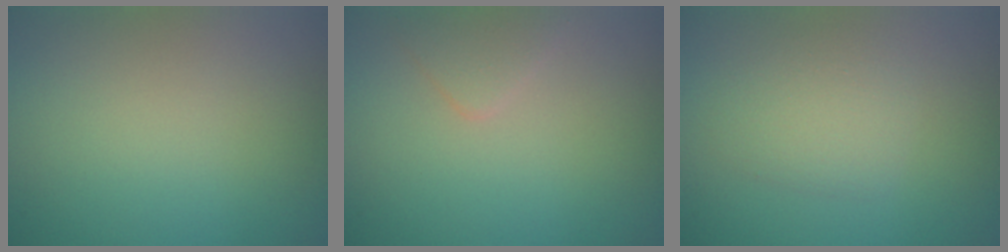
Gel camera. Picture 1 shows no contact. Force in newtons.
{"total": 1.4, "press": 1.4, "slide": 0.1}
{"total": 2.4, "press": 2.4, "slide": 0.2}